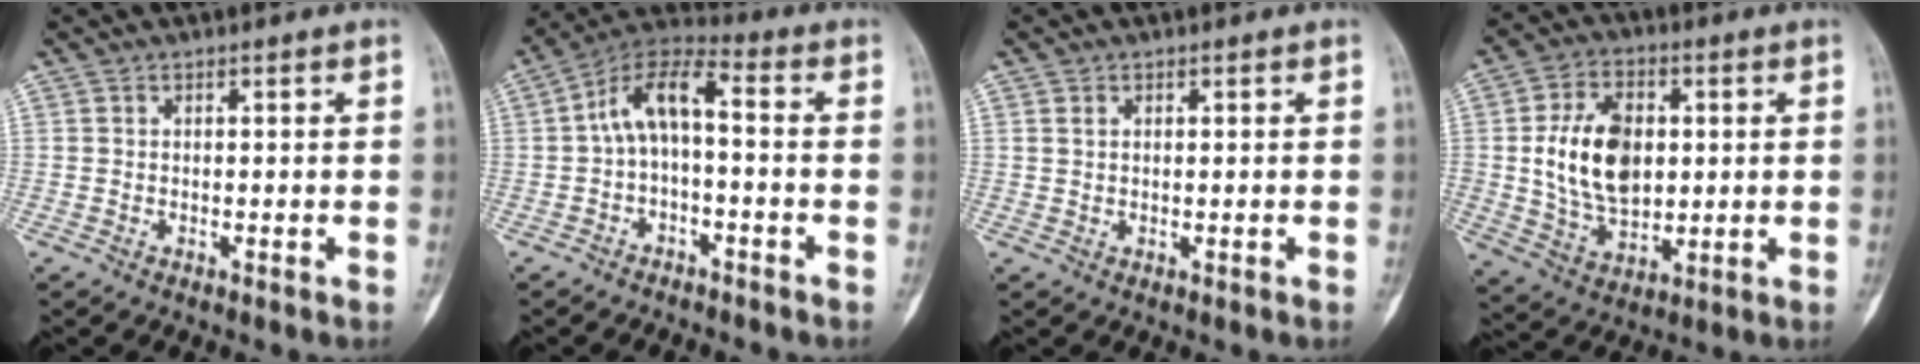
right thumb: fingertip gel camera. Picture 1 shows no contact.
{"total": 8.9, "force": [-0.8, 4.2, 7.8], "torque": [-0.139, 0.051, -0.023]}
{"total": 1.0, "force": [0.5, 0.7, 0.6], "torque": [-0.008, 0.000, 0.011]}
{"total": 14.3, "force": [1.6, 9.4, 10.7], "torque": [-0.166, -0.006, 0.034]}